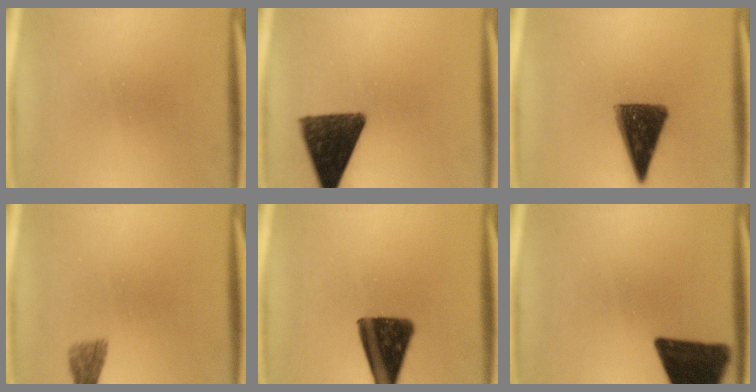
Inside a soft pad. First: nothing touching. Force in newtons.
{"total": 13.3}
{"total": 12.5}
{"total": 1.9}
{"total": 13.4}
{"total": 15.8}